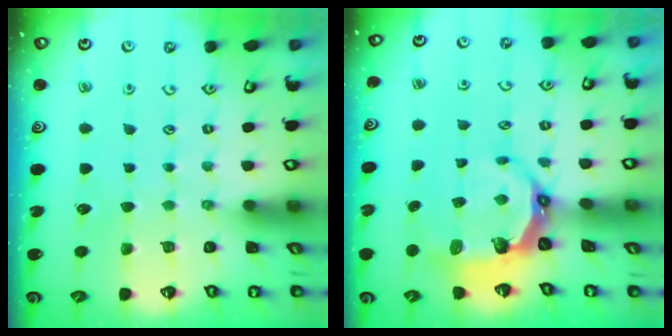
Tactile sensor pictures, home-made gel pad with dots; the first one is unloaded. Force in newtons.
{"total": 6.9, "press": 5.2, "slide": 4.5}